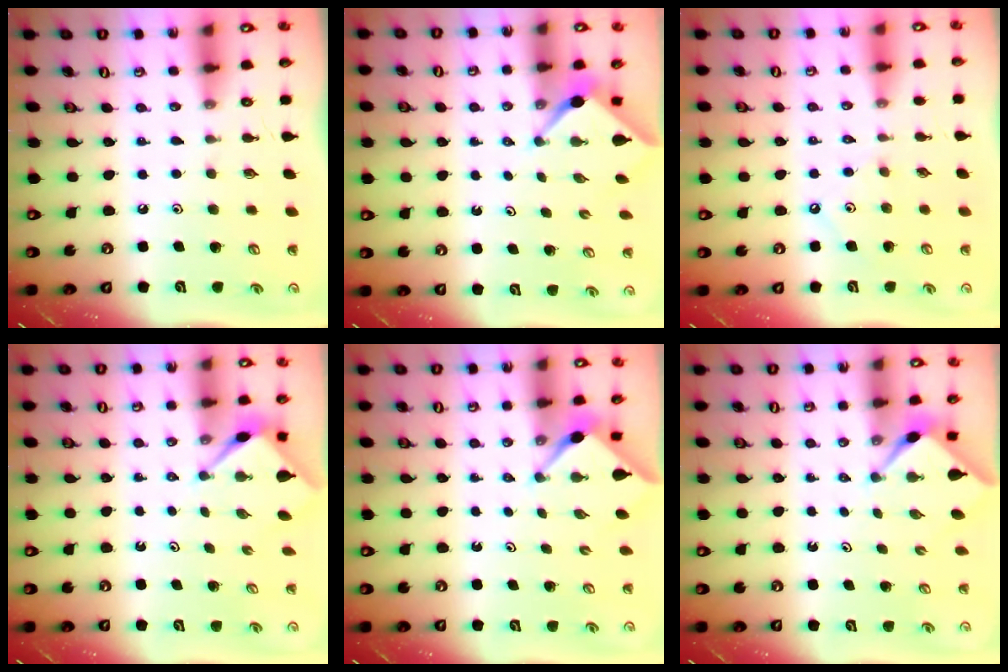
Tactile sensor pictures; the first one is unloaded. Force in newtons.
{"total": 2.5, "press": 2.5, "slide": 0.1}
{"total": 1.7, "press": 1.7, "slide": 0.3}
{"total": 3.1, "press": 3.1, "slide": 0.3}
{"total": 2.9, "press": 2.9, "slide": 0.4}
{"total": 2.5, "press": 2.5, "slide": 0.3}